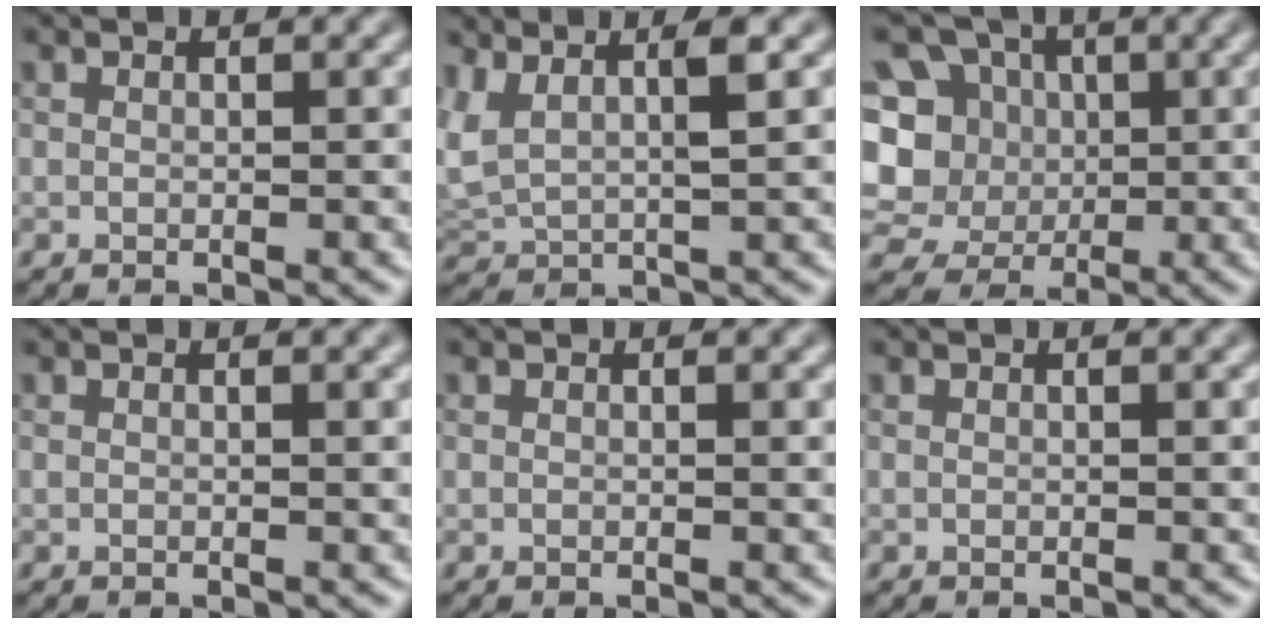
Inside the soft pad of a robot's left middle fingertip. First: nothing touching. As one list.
[{"total": 2.8, "force": [0.9, 0.8, 2.5], "torque": [-0.064, 0.006, 0.028]}, {"total": 11.9, "force": [-0.3, 10.8, 4.9], "torque": [-0.121, 0.037, -0.029]}, {"total": 1.1, "force": [0.5, 0.5, 0.8], "torque": [-0.005, 0.005, 0.001]}, {"total": 0.7, "force": [0.4, 0.4, 0.4], "torque": [-0.002, 0.002, 0.003]}, {"total": 0.6, "force": [0.3, 0.3, 0.4], "torque": [-0.001, 0.002, 0.000]}]